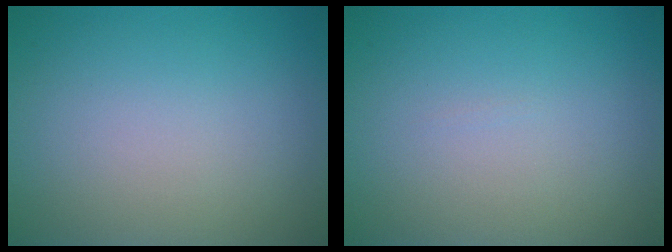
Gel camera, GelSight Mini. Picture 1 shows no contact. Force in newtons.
{"total": 0.0}